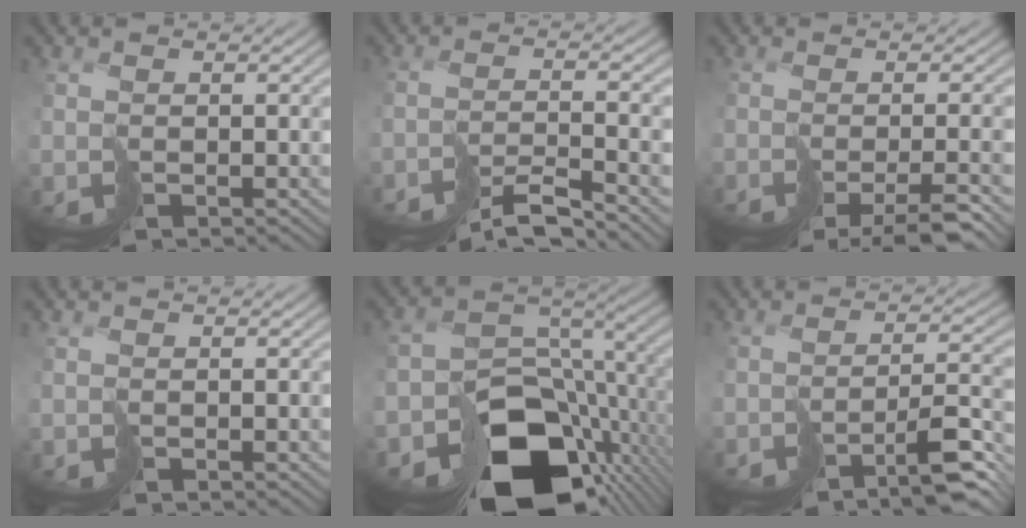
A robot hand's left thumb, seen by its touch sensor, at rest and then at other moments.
{"total": 6.1, "force": [-5.4, 0.2, 2.8], "torque": [-0.037, 0.002, -0.087]}
{"total": 5.1, "force": [-3.4, 0.5, 3.8], "torque": [-0.038, -0.005, -0.044]}
{"total": 0.0}
{"total": 15.1, "force": [-7.9, 9.6, 8.6], "torque": [-0.150, -0.036, -0.113]}
{"total": 5.9, "force": [-4.5, 0.4, 3.8], "torque": [-0.042, 0.007, -0.075]}